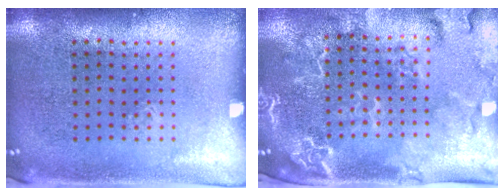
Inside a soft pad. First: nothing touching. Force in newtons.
{"total": 2.8, "press": 2.5, "slide": 1.3}